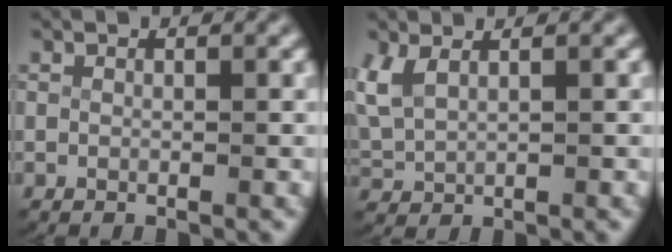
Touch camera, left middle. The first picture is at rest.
{"total": 3.3, "force": [1.0, 2.5, 2.0], "torque": [-0.073, -0.009, 0.031]}